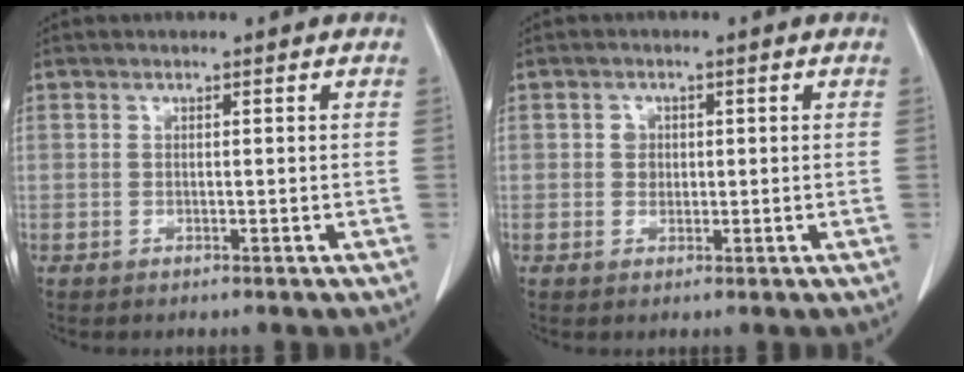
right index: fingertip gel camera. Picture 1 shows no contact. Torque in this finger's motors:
{"motor_torque": [0.03, -0.01, 0.00, 0.00]}